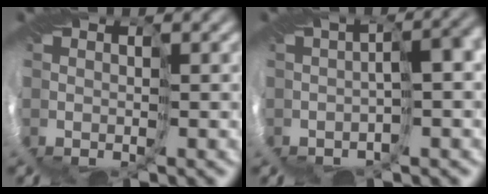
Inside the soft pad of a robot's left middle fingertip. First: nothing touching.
{"total": 3.8, "force": [-1.3, 1.0, 3.4], "torque": [-0.037, 0.013, -0.018]}